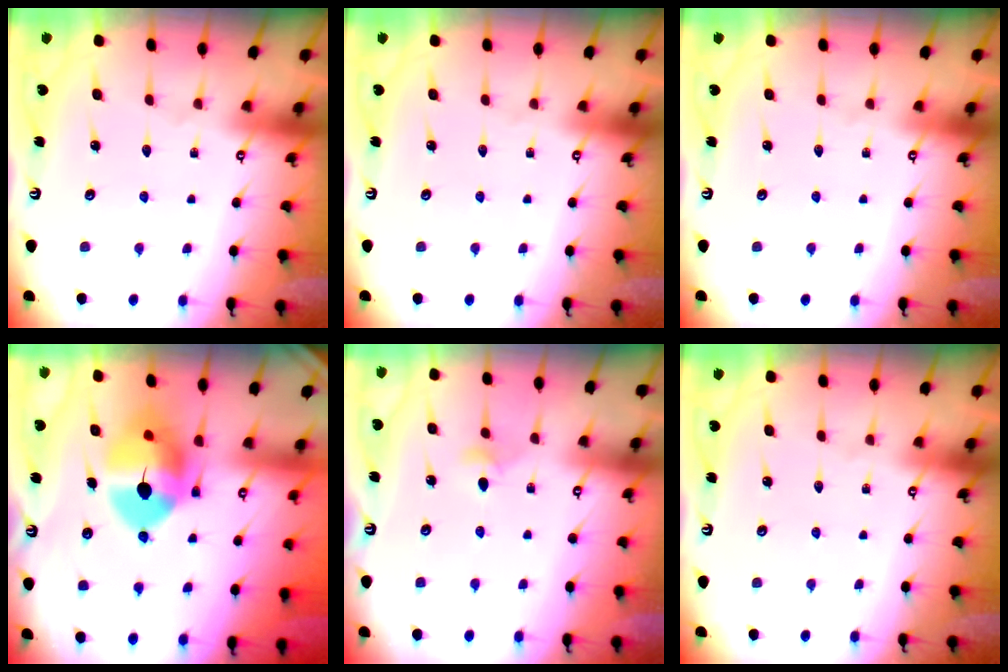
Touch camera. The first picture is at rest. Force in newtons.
{"total": 0.0}
{"total": 0.0}
{"total": 12.9, "press": 12.8, "slide": 1.8}
{"total": 5.2, "press": 5.1, "slide": 0.9}
{"total": 0.0}